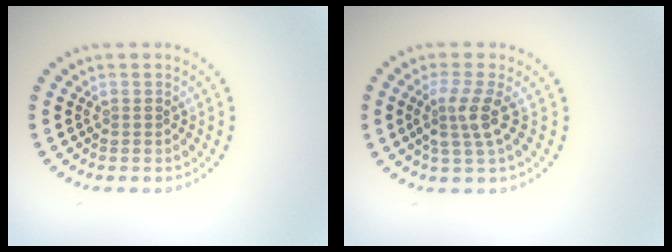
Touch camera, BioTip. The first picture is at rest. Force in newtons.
{"total": 2.8, "press": 2.2, "slide": 1.7}